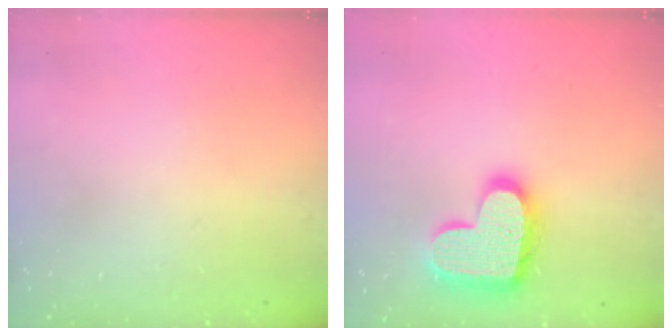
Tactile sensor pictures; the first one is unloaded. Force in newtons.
{"total": 18.3, "press": 18.2, "slide": 1.1}